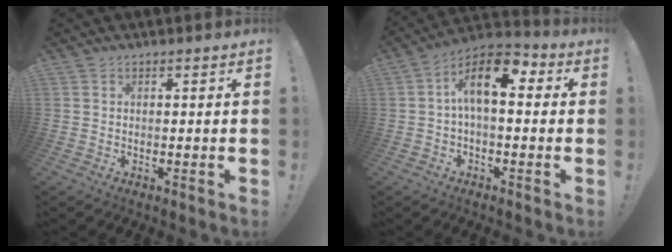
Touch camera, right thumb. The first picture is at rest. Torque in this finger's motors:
{"motor_torque": [1.28, 1.88, 0.46, -0.34, 0.06]}